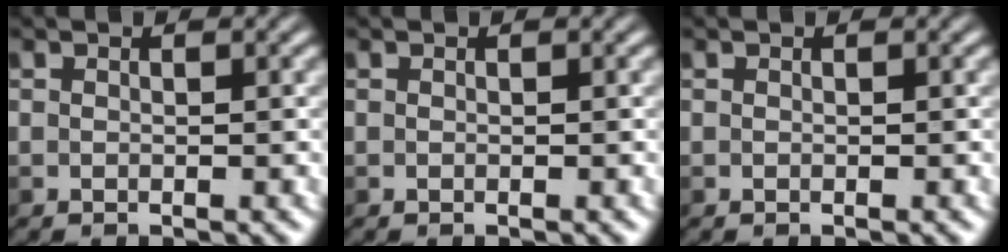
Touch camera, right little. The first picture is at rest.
{"total": 0.0}
{"total": 0.0}